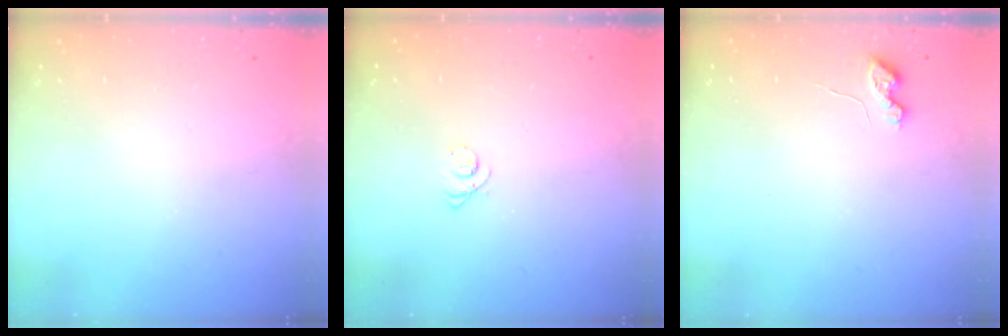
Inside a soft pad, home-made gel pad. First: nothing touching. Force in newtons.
{"total": 2.4, "press": 2.4, "slide": 0.3}
{"total": 3.6, "press": 3.6, "slide": 0.4}